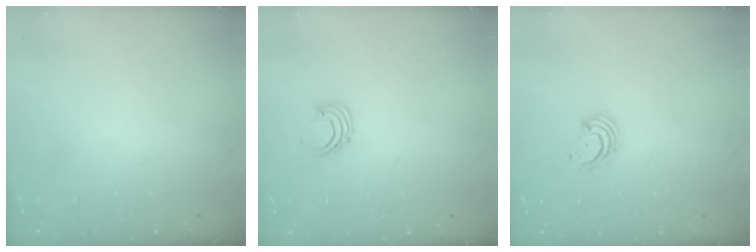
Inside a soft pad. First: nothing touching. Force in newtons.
{"total": 2.9, "press": 2.9, "slide": 0.2}
{"total": 2.9, "press": 2.9, "slide": 0.1}